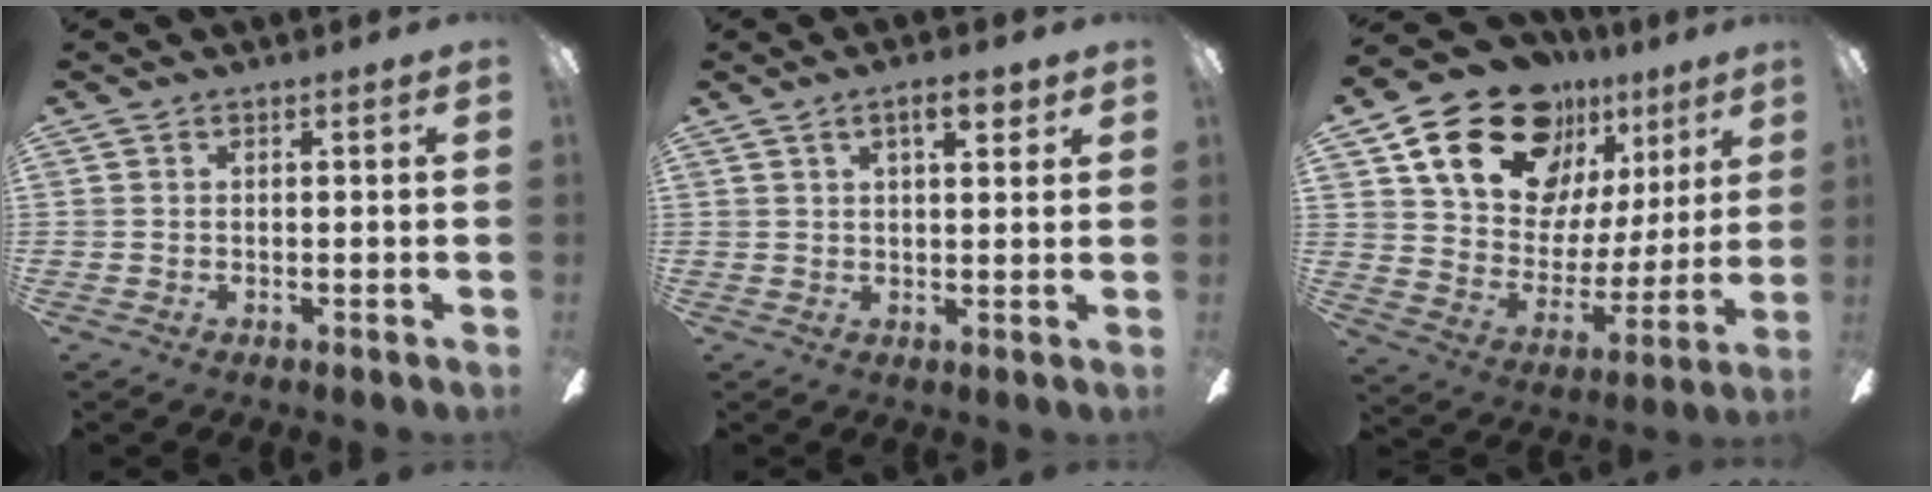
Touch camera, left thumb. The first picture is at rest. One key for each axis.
{"total": 5.5, "fx": 3.0, "fy": 1.9, "fz": 4.1, "tx": -0.055, "ty": -0.008, "tz": 0.045}
{"total": 21.9, "fx": 15.1, "fy": 13.0, "fz": 9.2, "tx": -0.160, "ty": -0.093, "tz": 0.279}